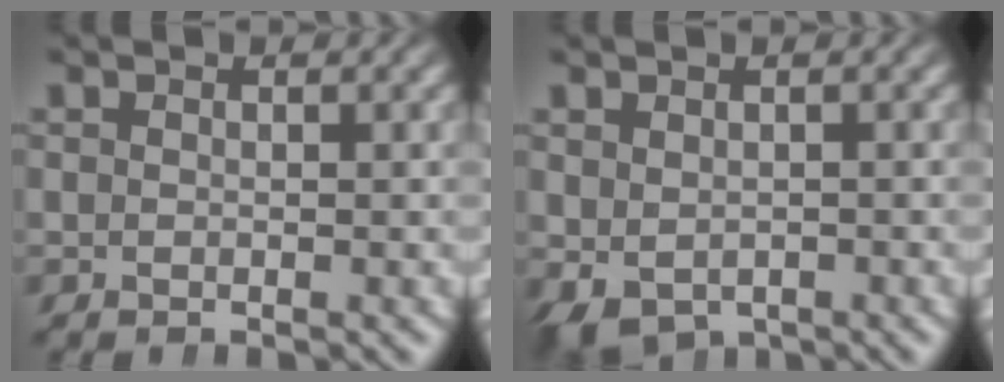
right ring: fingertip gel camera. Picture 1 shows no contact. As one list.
[{"total": 3.5, "force": [-1.8, 2.6, 1.4], "torque": [-0.033, -0.024, -0.008]}]